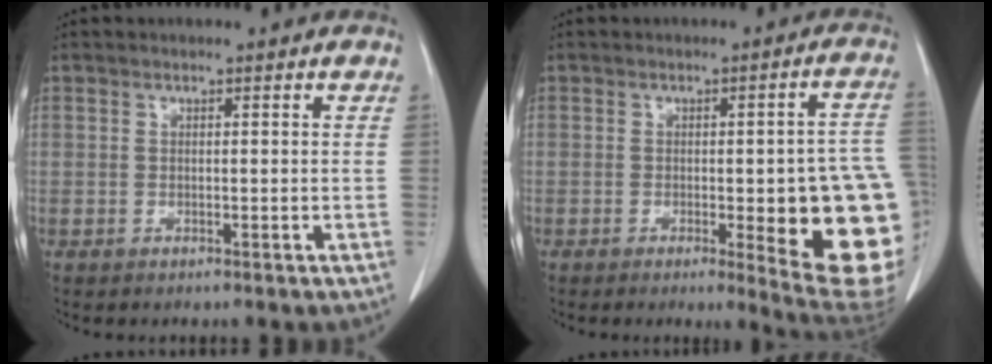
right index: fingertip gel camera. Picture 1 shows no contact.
{"total": 17.1, "force": [-3.1, 2.8, 16.6], "torque": [-0.128, 0.009, -0.021]}